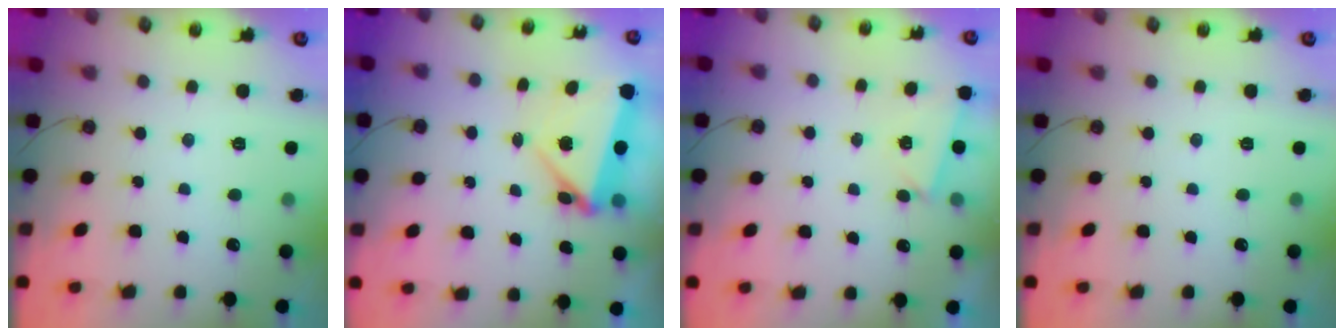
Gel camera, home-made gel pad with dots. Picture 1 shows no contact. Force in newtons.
{"total": 10.2, "press": 5.7, "slide": 8.5}
{"total": 2.1, "press": 1.7, "slide": 1.3}
{"total": 0.0}